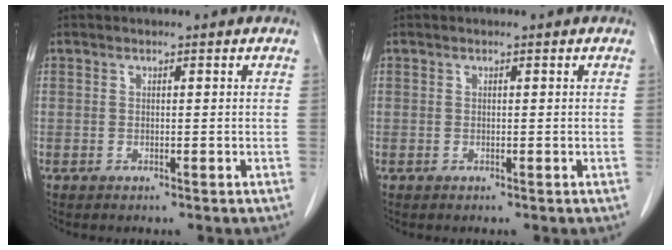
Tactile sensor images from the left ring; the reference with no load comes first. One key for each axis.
{"total": 0.0}